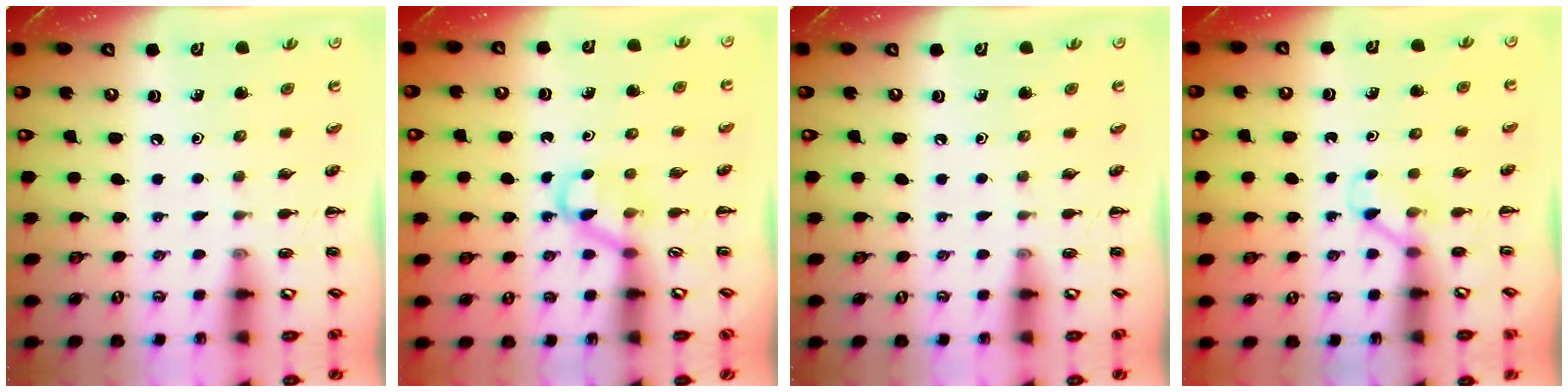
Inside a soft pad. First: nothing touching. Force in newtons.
{"total": 3.3, "press": 3.0, "slide": 1.3}
{"total": 0.0}
{"total": 2.8, "press": 2.6, "slide": 1.0}